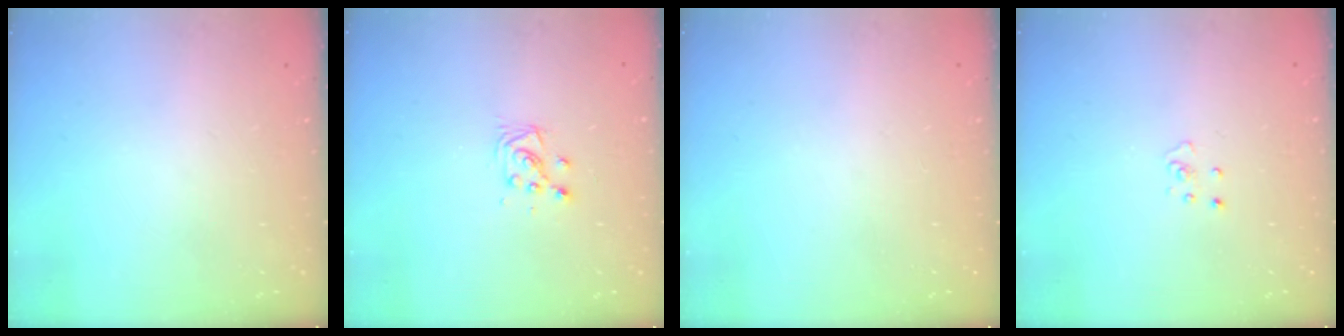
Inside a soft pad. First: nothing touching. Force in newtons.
{"total": 4.8, "press": 4.8, "slide": 0.5}
{"total": 0.0}
{"total": 2.8, "press": 2.7, "slide": 0.3}